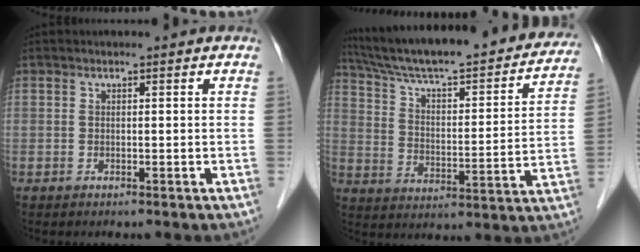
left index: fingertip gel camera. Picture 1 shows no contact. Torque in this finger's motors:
{"motor_torque": [-0.31, -1.39, 0.36, 0.09]}